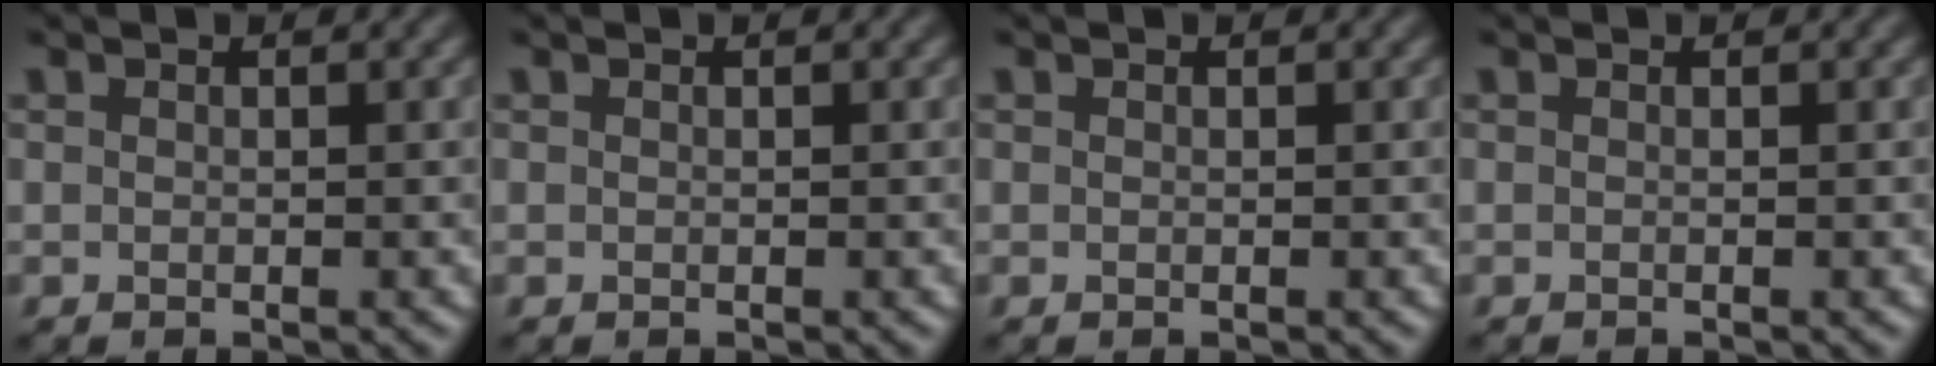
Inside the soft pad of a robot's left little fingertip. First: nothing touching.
{"total": 0.0}
{"total": 0.0}
{"total": 0.7, "force": [0.1, 0.3, 0.6], "torque": [-0.004, -0.002, -0.007]}